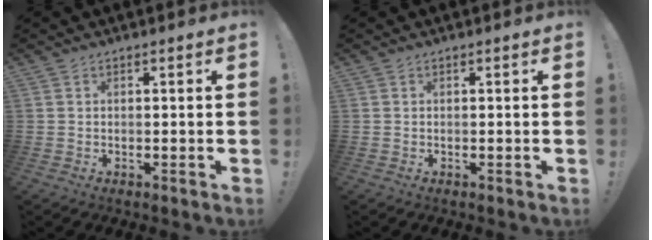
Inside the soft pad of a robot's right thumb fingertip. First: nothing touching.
{"total": 0.0}